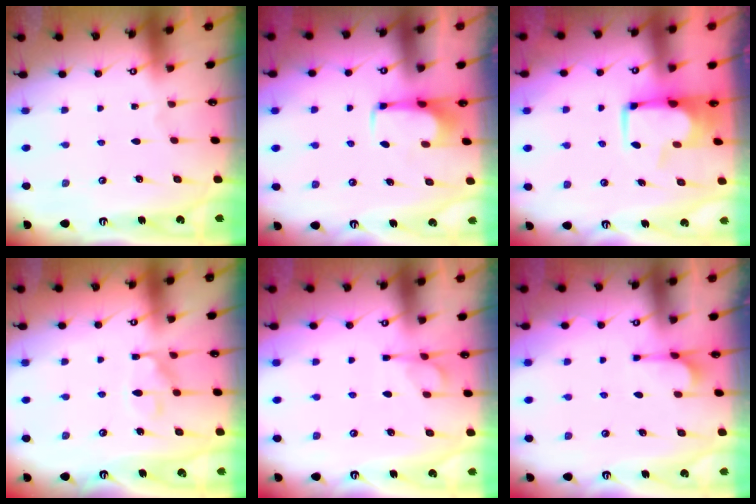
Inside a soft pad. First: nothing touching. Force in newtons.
{"total": 2.0, "press": 2.0, "slide": 0.2}
{"total": 5.0, "press": 5.0, "slide": 0.6}
{"total": 10.0, "press": 10.0, "slide": 1.0}
{"total": 1.2, "press": 0.2, "slide": 1.2}
{"total": 1.1, "press": 0.1, "slide": 1.1}